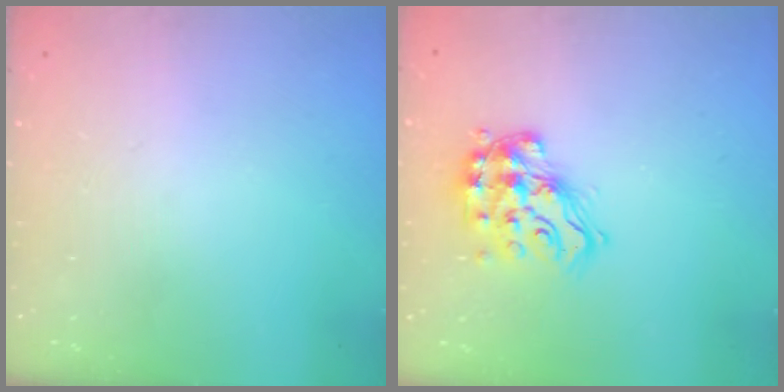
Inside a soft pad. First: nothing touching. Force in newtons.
{"total": 14.9, "press": 14.9, "slide": 0.9}